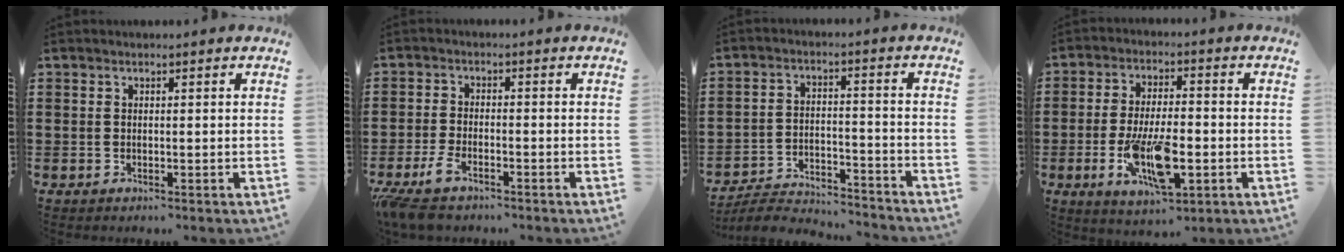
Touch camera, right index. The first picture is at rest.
{"total": 4.3, "force": [-3.3, 1.3, 2.5], "torque": [-0.078, -0.008, -0.072]}
{"total": 5.0, "force": [-4.9, 0.6, 0.8], "torque": [-0.023, 0.006, -0.100]}
{"total": 12.0, "force": [-3.6, 4.8, 10.4], "torque": [-0.218, -0.010, -0.060]}